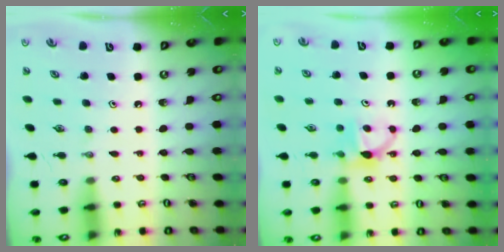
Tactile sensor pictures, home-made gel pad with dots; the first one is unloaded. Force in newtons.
{"total": 5.7, "press": 5.6, "slide": 0.8}